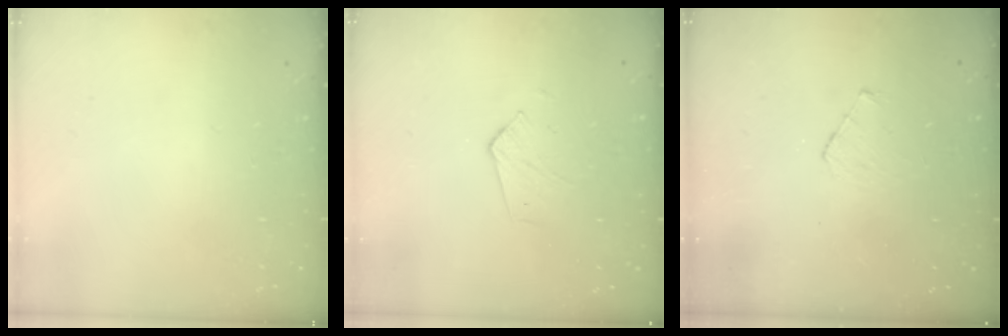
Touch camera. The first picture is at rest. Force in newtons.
{"total": 2.9, "press": 2.9, "slide": 0.2}
{"total": 3.9, "press": 3.9, "slide": 0.4}